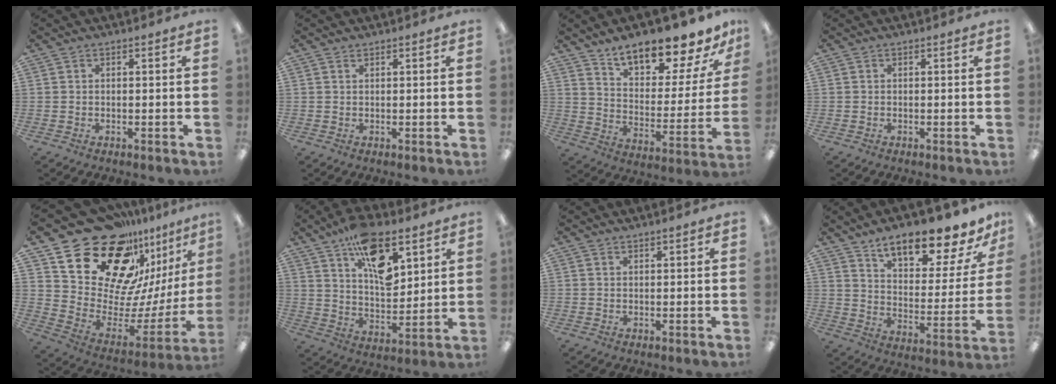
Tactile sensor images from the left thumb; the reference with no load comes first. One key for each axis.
{"total": 0.5, "fx": 0.5, "fy": 0.1, "fz": 0.2, "tx": -0.005, "ty": 0.001, "tz": 0.009}
{"total": 16.6, "fx": 14.4, "fy": 4.5, "fz": 6.8, "tx": -0.113, "ty": -0.103, "tz": 0.250}
{"total": 0.0}
{"total": 26.9, "fx": 18.3, "fy": 15.7, "fz": 12.0, "tx": -0.192, "ty": -0.144, "tz": 0.354}
{"total": 15.8, "fx": 9.0, "fy": 7.7, "fz": 10.5, "tx": -0.154, "ty": -0.038, "tz": 0.155}
{"total": 0.7, "fx": 0.7, "fy": 0.0, "fz": 0.3, "tx": -0.005, "ty": 0.000, "tz": 0.012}
{"total": 16.0, "fx": 13.2, "fy": 4.8, "fz": 7.8, "tx": -0.117, "ty": -0.089, "tz": 0.222}